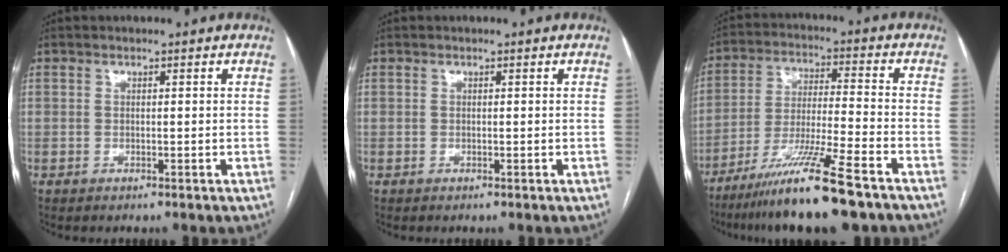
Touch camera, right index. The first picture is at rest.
{"total": 0.0}
{"total": 14.1, "force": [-10.0, -0.7, 9.9], "torque": [-0.186, -0.035, -0.177]}